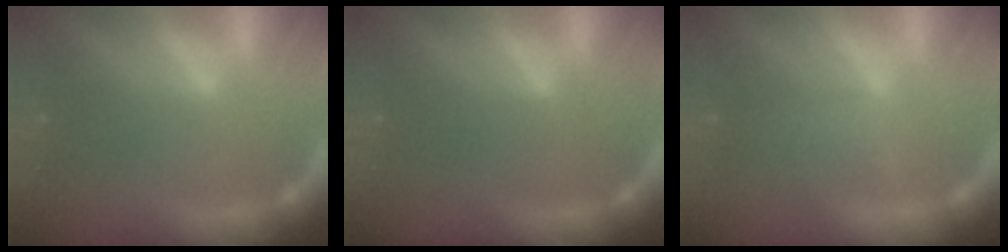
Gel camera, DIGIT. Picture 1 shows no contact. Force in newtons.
{"total": 0.0}
{"total": 3.5}